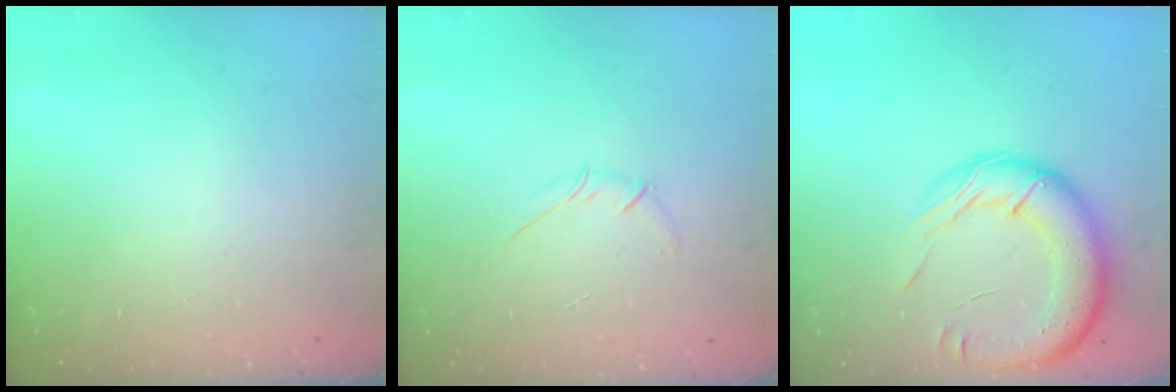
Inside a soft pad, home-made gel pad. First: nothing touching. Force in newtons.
{"total": 2.7, "press": 2.6, "slide": 0.8}
{"total": 19.3, "press": 18.8, "slide": 3.9}